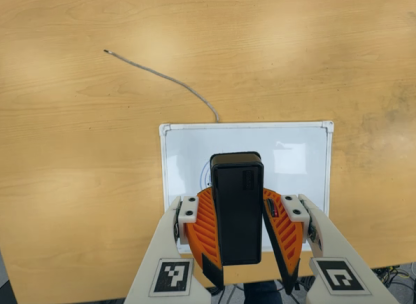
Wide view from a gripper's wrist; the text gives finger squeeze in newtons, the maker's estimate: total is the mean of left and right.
{"total": 7.7, "left": 8.5, "right": 7.0}